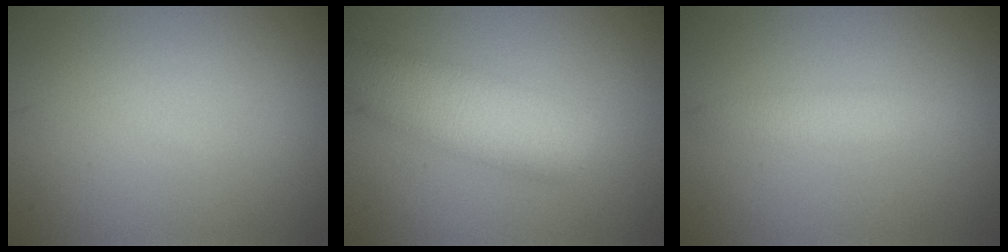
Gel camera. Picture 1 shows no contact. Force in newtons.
{"total": 5.4, "press": 5.4, "slide": 0.2}
{"total": 1.9, "press": 1.9, "slide": 0.1}